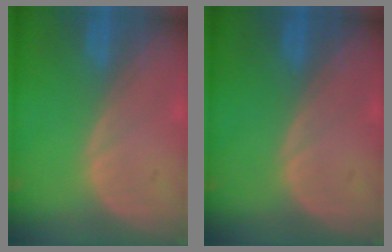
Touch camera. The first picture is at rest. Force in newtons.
{"total": 0.0}